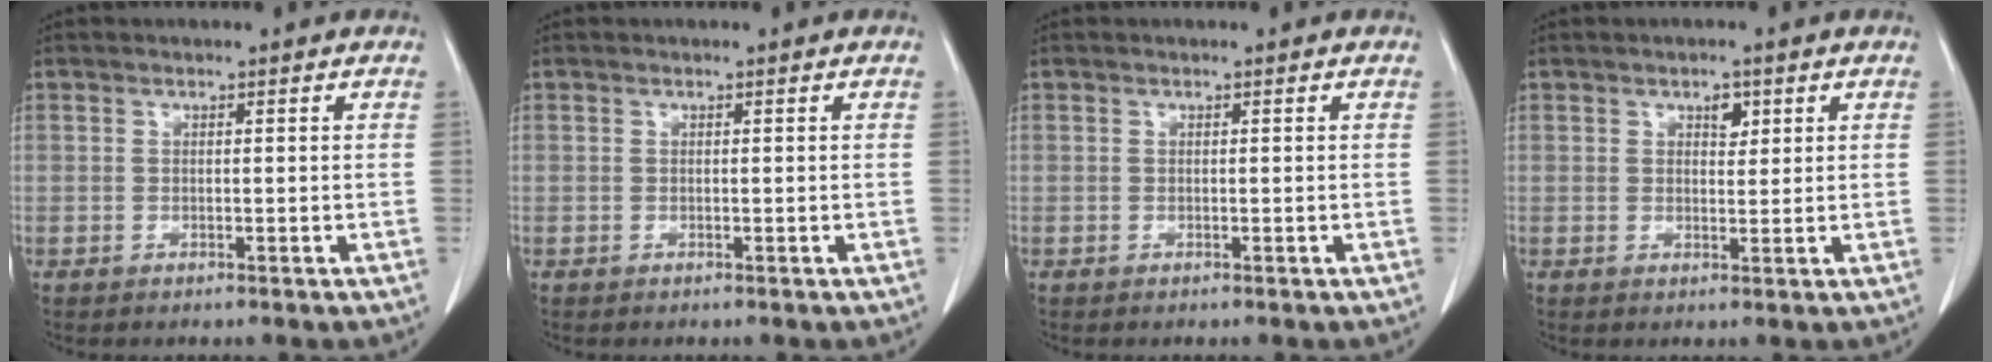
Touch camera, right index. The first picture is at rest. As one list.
[{"total": 0.0}, {"total": 0.0}, {"total": 2.1, "force": [1.1, 1.1, 1.4], "torque": [-0.017, -0.002, 0.017]}]